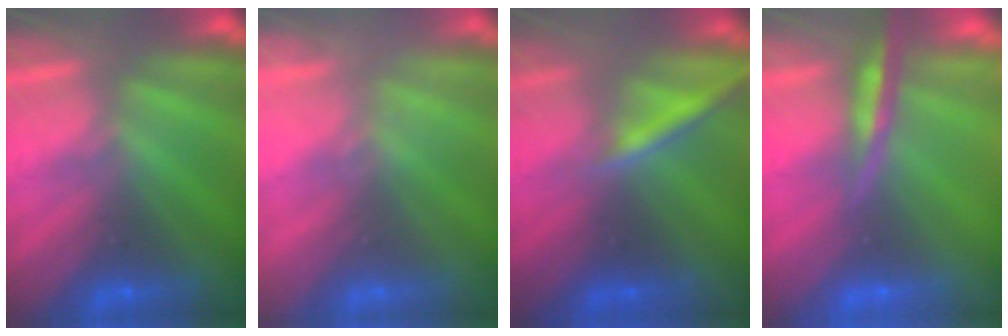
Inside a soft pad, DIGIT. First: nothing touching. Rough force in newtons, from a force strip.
{"total": 2.1}
{"total": 2.2}
{"total": 8.0}